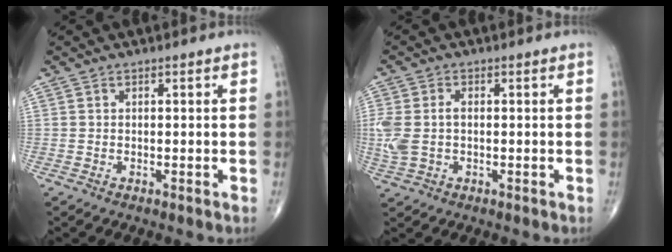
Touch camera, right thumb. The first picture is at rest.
{"total": 6.4, "force": [-0.1, 4.1, 5.0], "torque": [-0.131, 0.014, 0.002]}